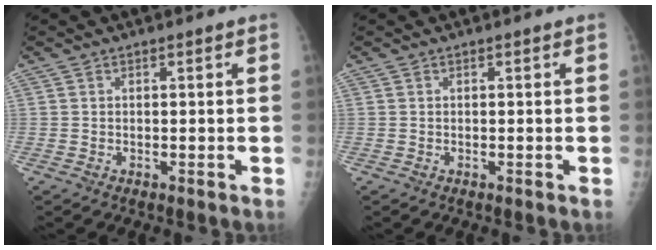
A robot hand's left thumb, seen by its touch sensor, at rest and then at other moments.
{"total": 0.0}